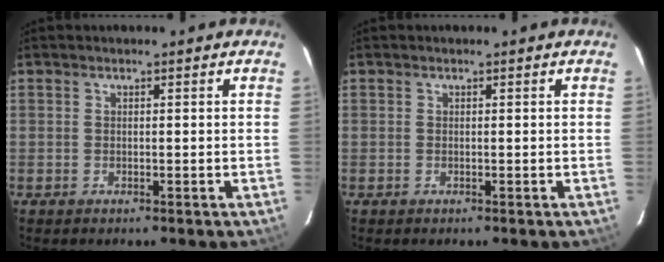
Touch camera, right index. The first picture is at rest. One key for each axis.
{"total": 0.0}